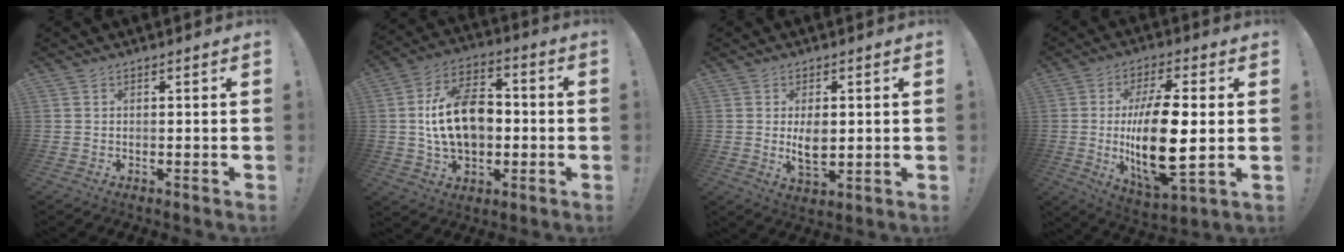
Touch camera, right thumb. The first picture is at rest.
{"total": 17.4, "force": [-0.2, 11.5, 13.0], "torque": [-0.226, 0.007, -0.006]}
{"total": 6.4, "force": [0.8, 3.8, 5.1], "torque": [-0.076, -0.006, 0.009]}
{"total": 19.4, "force": [-0.1, 7.2, 18.0], "torque": [-0.348, -0.017, -0.005]}